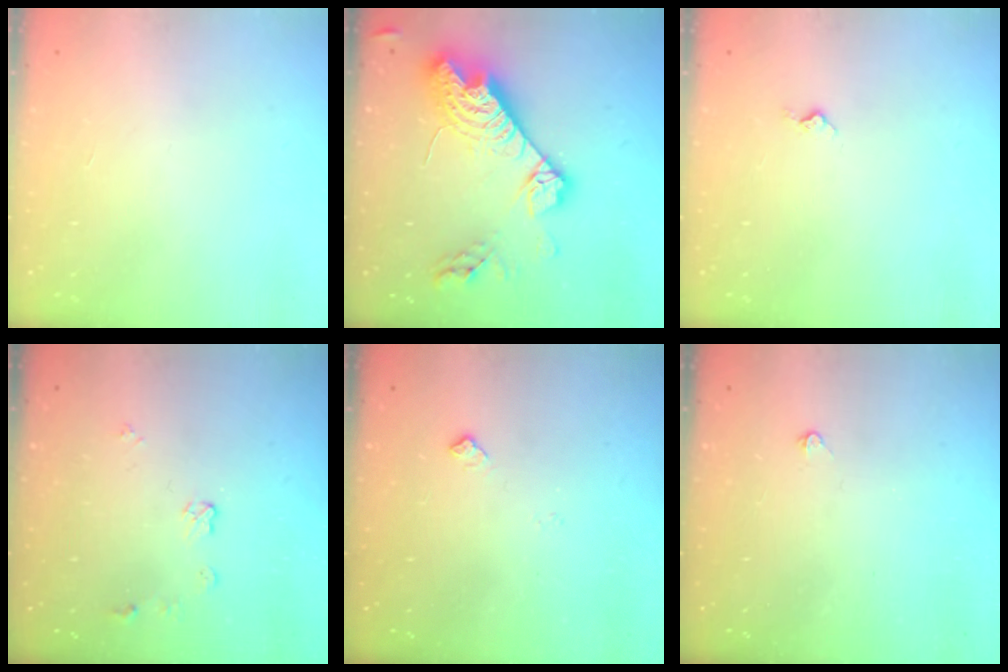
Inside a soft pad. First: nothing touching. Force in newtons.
{"total": 19.2, "press": 19.1, "slide": 1.5}
{"total": 3.3, "press": 3.2, "slide": 0.5}
{"total": 5.3, "press": 5.3, "slide": 0.1}
{"total": 6.1, "press": 6.1, "slide": 0.7}
{"total": 2.4, "press": 2.4, "slide": 0.5}